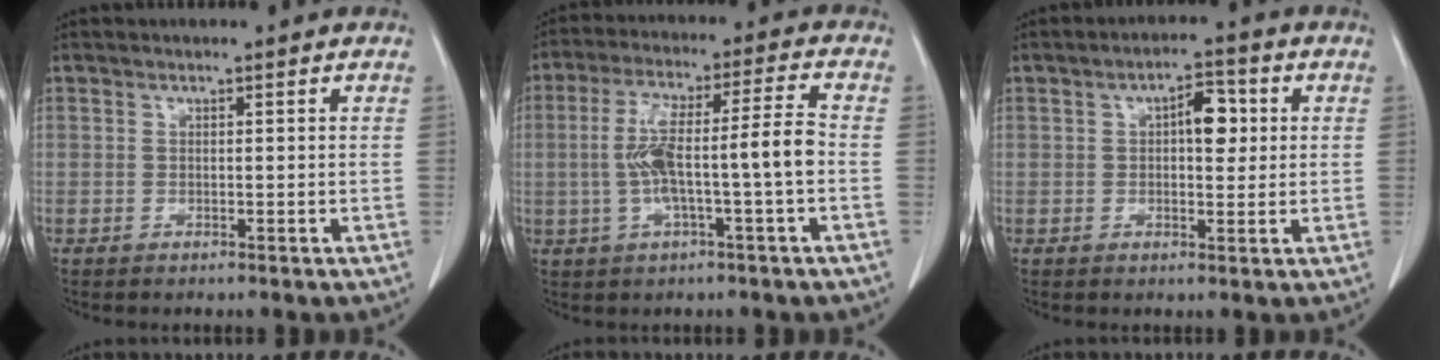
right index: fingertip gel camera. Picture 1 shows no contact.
{"total": 11.0, "force": [-1.4, 0.5, 10.9], "torque": [-0.205, 0.025, -0.027]}
{"total": 5.2, "force": [1.1, 2.2, 4.6], "torque": [-0.067, 0.013, 0.015]}